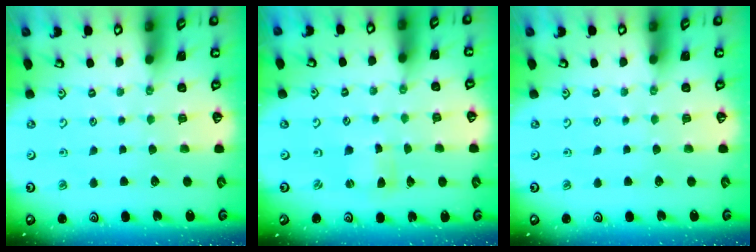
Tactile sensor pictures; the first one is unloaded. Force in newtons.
{"total": 0.7, "press": 0.7, "slide": 0.1}
{"total": 0.0}